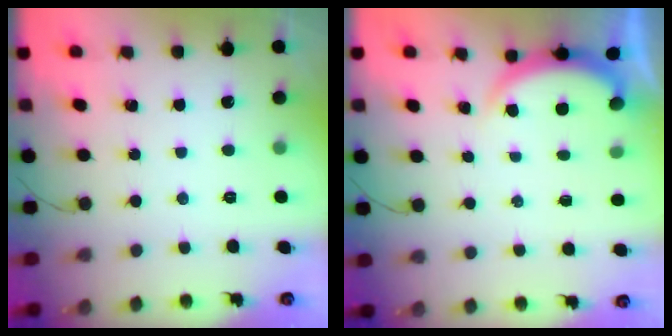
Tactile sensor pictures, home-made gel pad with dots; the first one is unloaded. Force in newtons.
{"total": 1.8, "press": 1.8, "slide": 0.5}